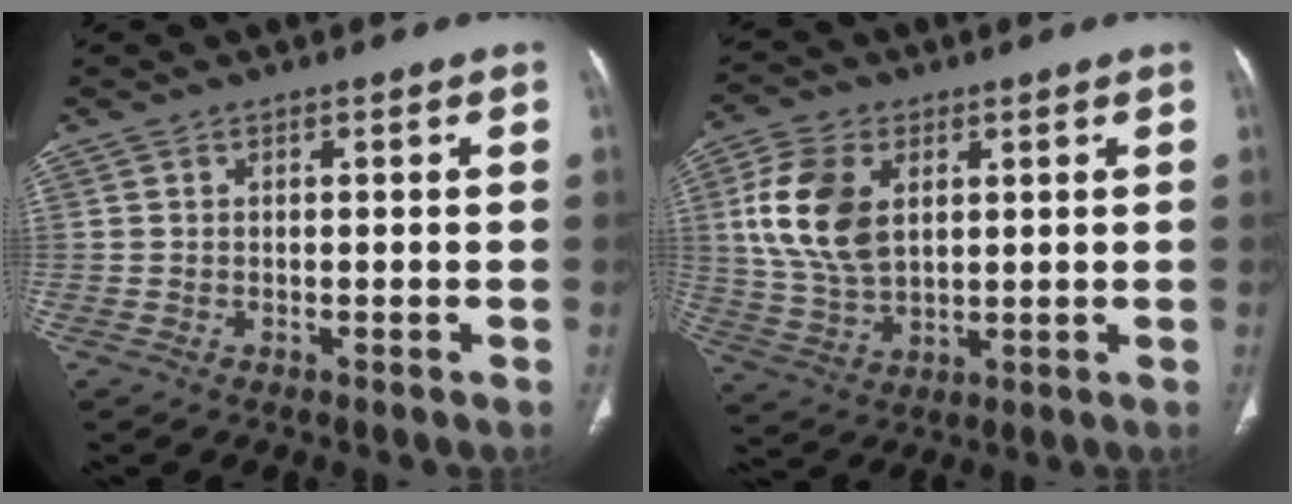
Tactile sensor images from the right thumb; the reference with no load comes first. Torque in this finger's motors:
{"motor_torque": [0.74, 1.45, 1.50, 0.25, 0.18]}